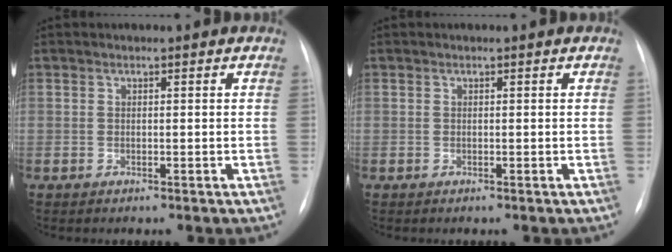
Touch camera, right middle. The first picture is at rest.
{"total": 0.0}